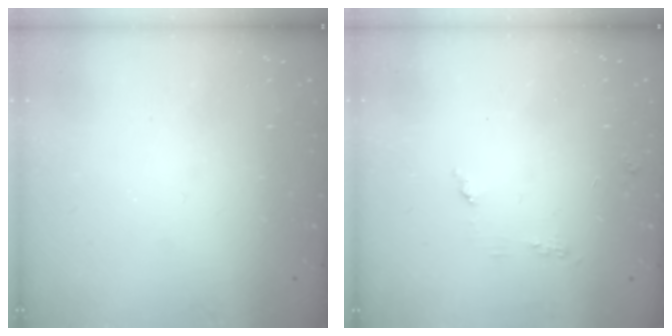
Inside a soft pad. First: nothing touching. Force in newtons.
{"total": 3.9, "press": 3.9, "slide": 0.3}